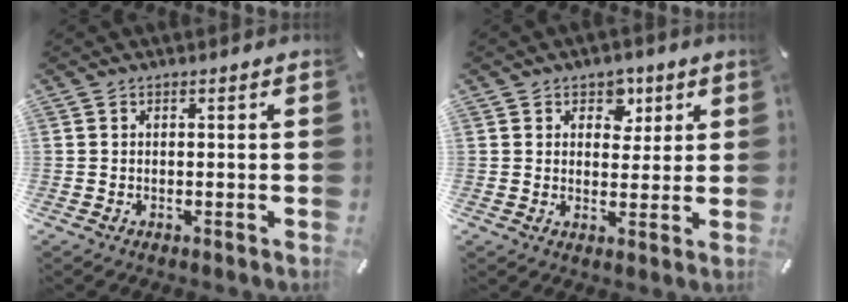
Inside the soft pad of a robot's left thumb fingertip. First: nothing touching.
{"total": 5.8, "force": [2.5, 4.8, 2.1], "torque": [-0.008, -0.008, 0.036]}